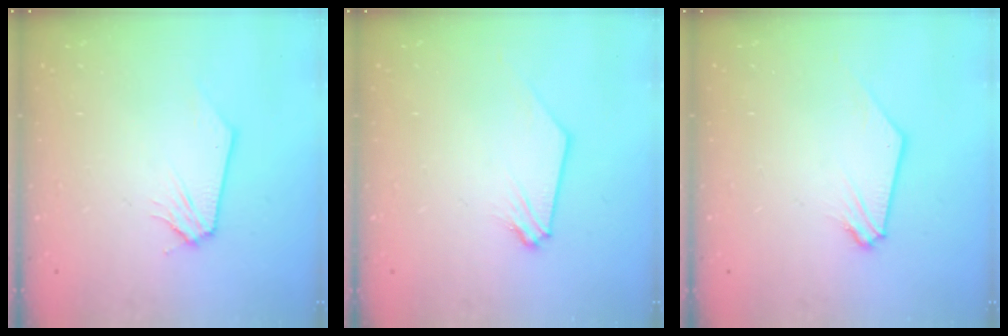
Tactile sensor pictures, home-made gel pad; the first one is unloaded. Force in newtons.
{"total": 0.7, "press": 0.7, "slide": 0.2}
{"total": 0.0}